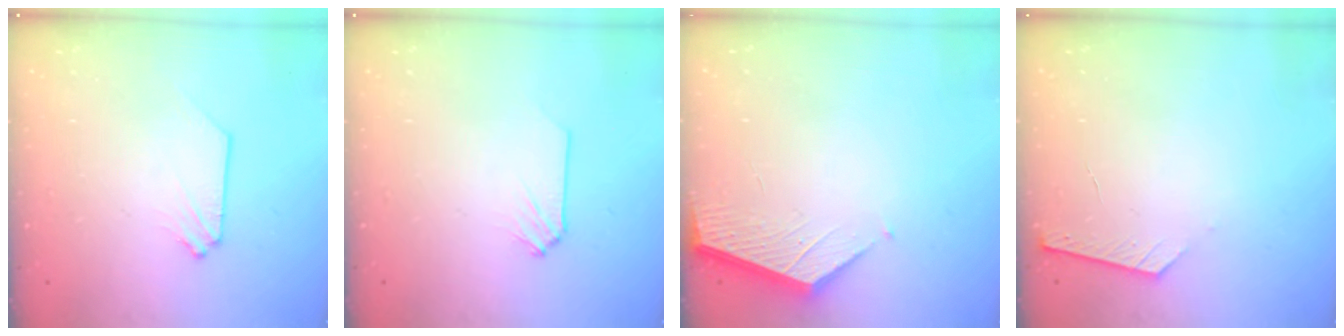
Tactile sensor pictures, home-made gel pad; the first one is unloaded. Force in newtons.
{"total": 0.0}
{"total": 2.6, "press": 2.6, "slide": 0.2}
{"total": 4.0, "press": 4.0, "slide": 0.4}